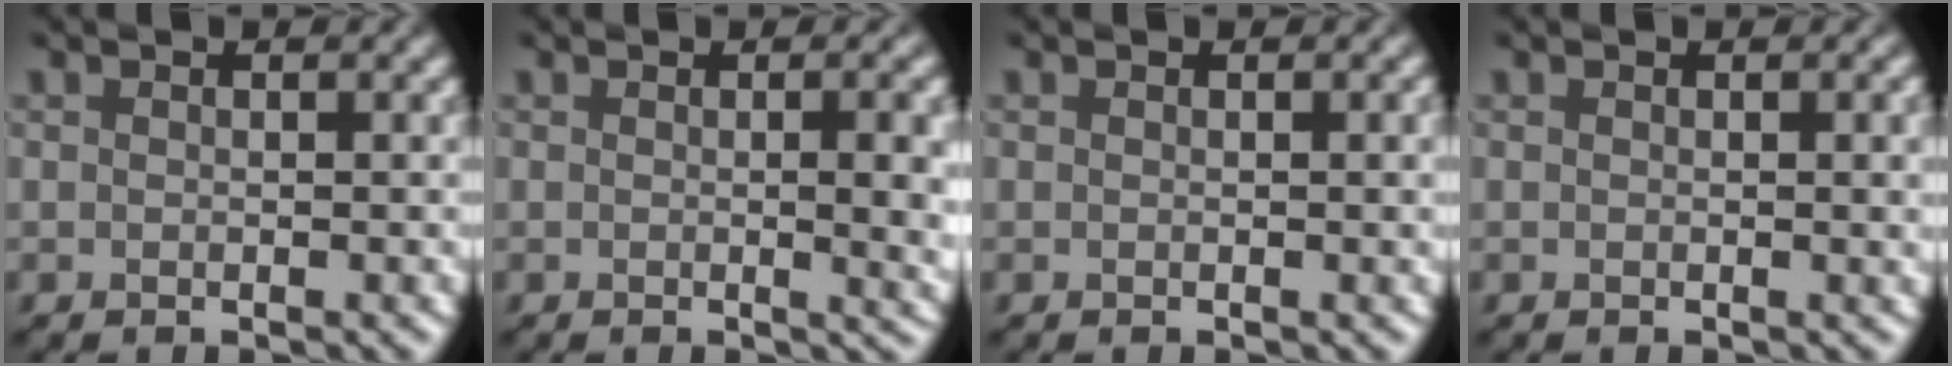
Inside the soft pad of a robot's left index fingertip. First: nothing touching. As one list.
[{"total": 4.1, "force": [0.1, 1.2, 3.9], "torque": [-0.043, 0.000, 0.002]}, {"total": 1.1, "force": [0.1, 0.3, 1.1], "torque": [-0.011, 0.002, 0.000]}, {"total": 1.8, "force": [0.2, 0.5, 1.7], "torque": [-0.016, 0.002, -0.001]}]